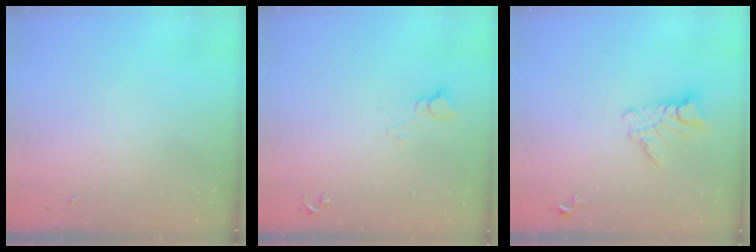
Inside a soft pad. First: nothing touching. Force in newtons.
{"total": 4.2, "press": 4.1, "slide": 0.4}
{"total": 9.2, "press": 9.2, "slide": 0.9}